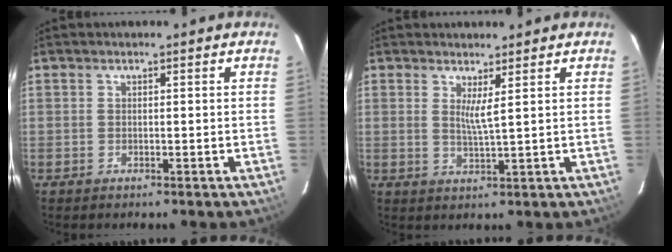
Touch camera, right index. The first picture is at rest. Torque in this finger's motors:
{"motor_torque": [-0.07, 0.09, 0.04, 0.04]}